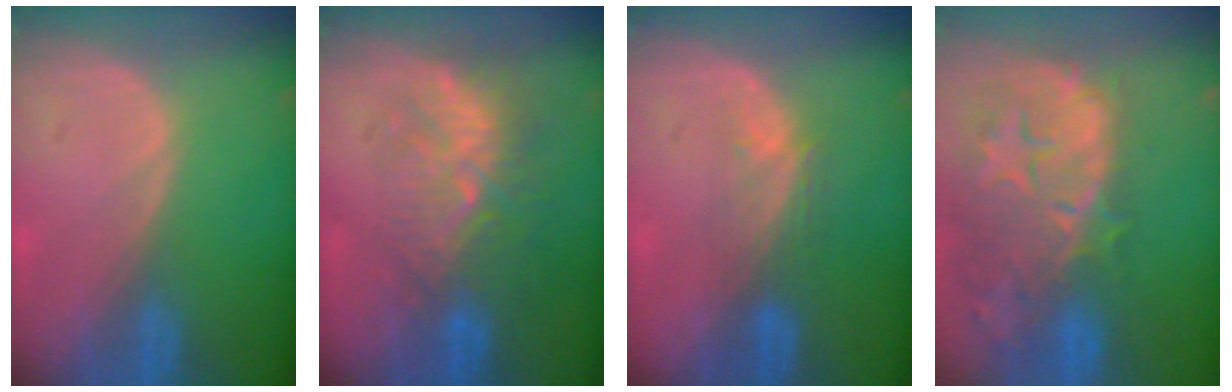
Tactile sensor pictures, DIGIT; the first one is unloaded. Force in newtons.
{"total": 9.1, "press": 8.4, "slide": 3.5}
{"total": 3.8, "press": 3.4, "slide": 1.6}
{"total": 14.6, "press": 11.7, "slide": 8.7}